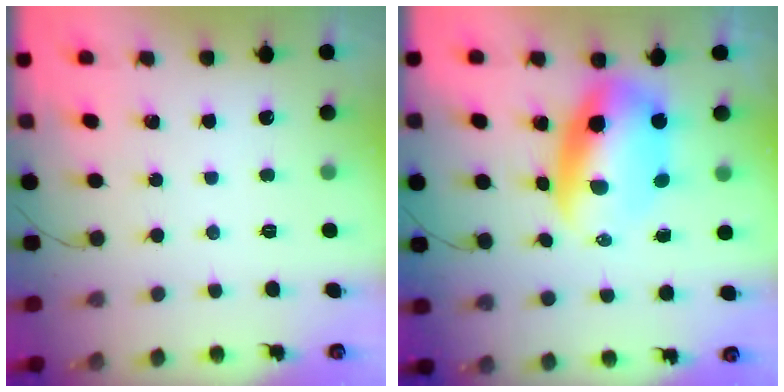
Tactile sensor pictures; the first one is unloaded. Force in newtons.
{"total": 10.2, "press": 9.8, "slide": 2.5}